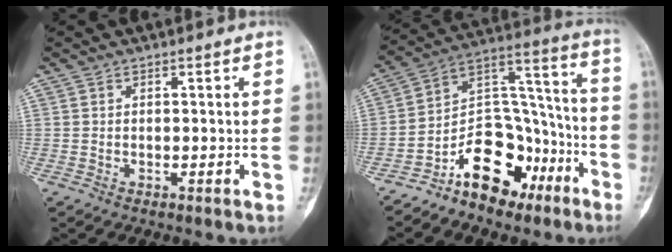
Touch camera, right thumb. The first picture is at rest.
{"total": 15.7, "force": [-9.7, 9.4, 8.1], "torque": [-0.094, 0.112, -0.169]}